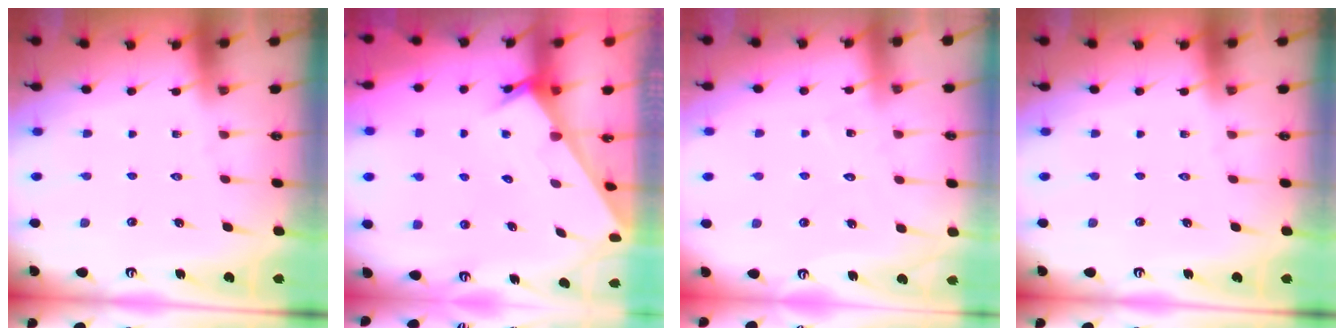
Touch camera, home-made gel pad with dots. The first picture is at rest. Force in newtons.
{"total": 2.5, "press": 2.5, "slide": 0.1}
{"total": 6.3, "press": 6.3, "slide": 0.5}
{"total": 0.0}